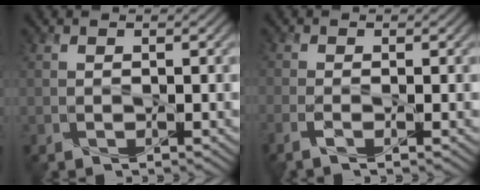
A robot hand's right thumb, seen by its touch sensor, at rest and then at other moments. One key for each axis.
{"total": 2.3, "fx": -1.2, "fy": 0.4, "fz": 1.9, "tx": -0.042, "ty": -0.001, "tz": -0.034}